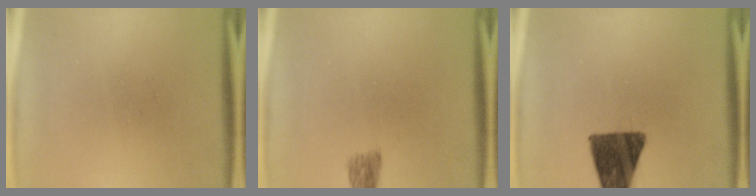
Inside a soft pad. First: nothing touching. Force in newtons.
{"total": 2.5}
{"total": 12.8}